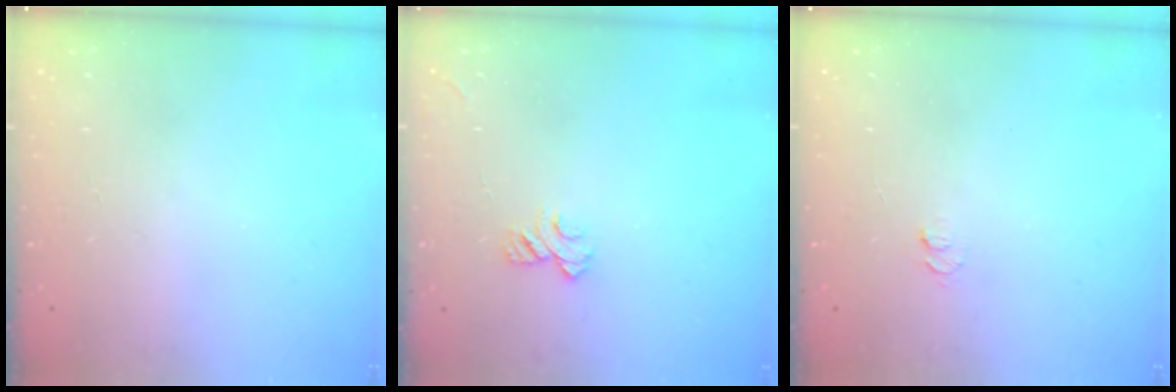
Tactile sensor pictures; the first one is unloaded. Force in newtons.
{"total": 5.3, "press": 5.3, "slide": 0.5}
{"total": 4.2, "press": 4.1, "slide": 0.5}